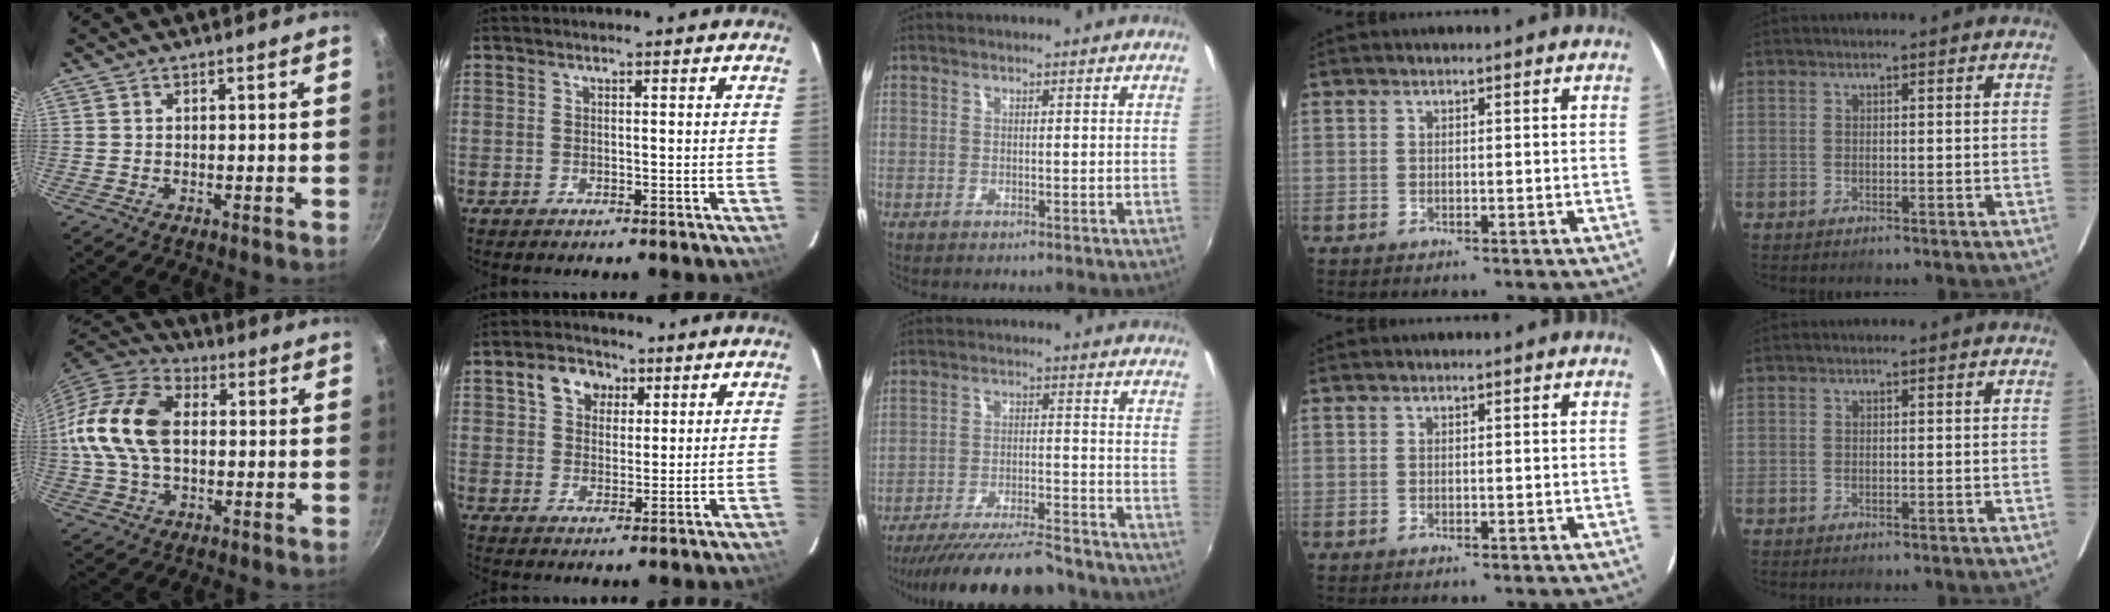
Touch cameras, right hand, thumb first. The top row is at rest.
{"thumb": {"total": 17.5, "force": [1.0, 11.4, 13.2], "torque": [-0.245, 0.030, 0.003]}, "index": {"total": 6.0, "force": [2.9, 4.4, 2.9], "torque": [-0.049, 0.019, 0.049]}, "middle": {"total": 19.0, "force": [-17.0, 3.0, 7.9], "torque": [-0.156, -0.024, -0.248]}}